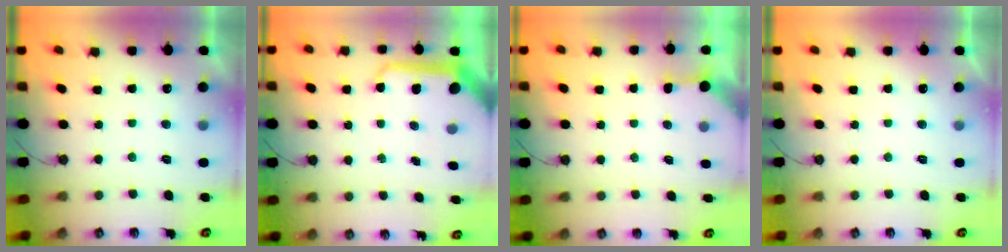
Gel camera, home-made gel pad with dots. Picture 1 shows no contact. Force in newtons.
{"total": 11.9, "press": 11.9, "slide": 1.4}
{"total": 2.4, "press": 2.3, "slide": 0.3}
{"total": 0.0}